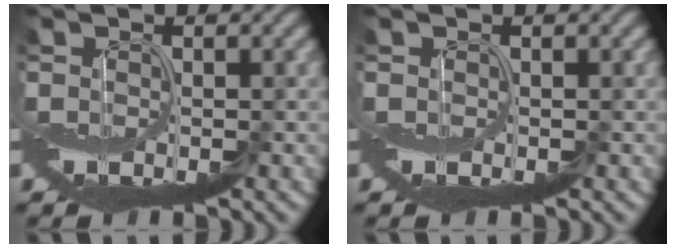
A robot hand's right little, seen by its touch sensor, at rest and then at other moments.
{"total": 0.0}